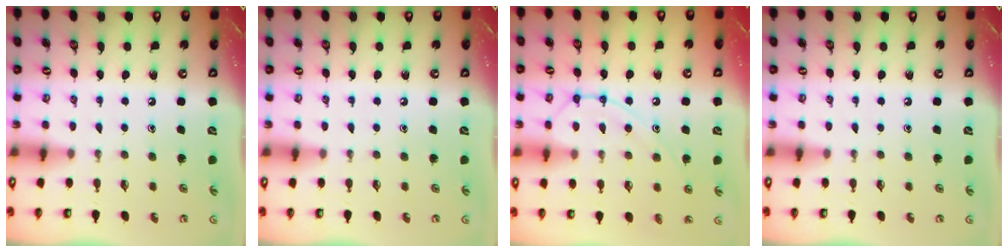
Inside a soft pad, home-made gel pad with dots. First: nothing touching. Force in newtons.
{"total": 0.0}
{"total": 13.1, "press": 13.0, "slide": 1.2}
{"total": 0.0}